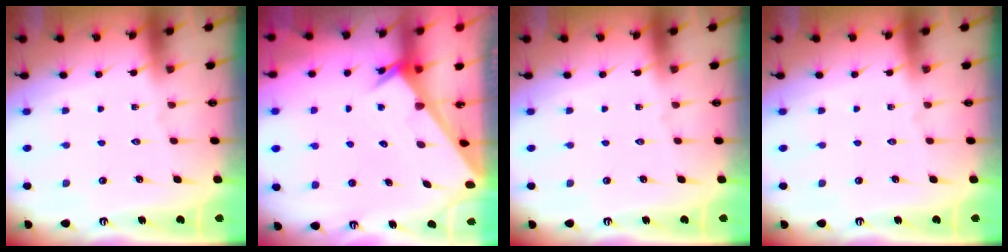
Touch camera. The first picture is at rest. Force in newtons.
{"total": 3.5, "press": 3.4, "slide": 0.4}
{"total": 0.0}
{"total": 0.0}